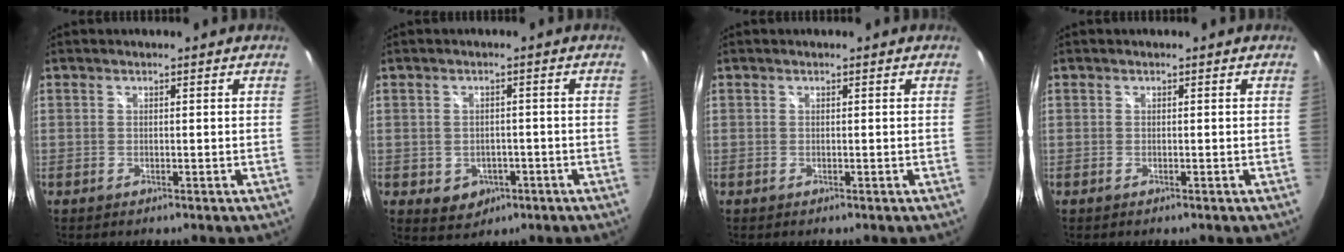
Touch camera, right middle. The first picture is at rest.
{"total": 5.5, "force": [-1.9, 4.6, 2.2], "torque": [-0.055, -0.002, -0.013]}
{"total": 0.0}
{"total": 0.0}